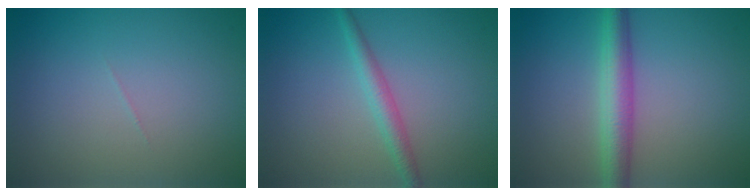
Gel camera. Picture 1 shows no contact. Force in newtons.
{"total": 2.1, "press": 2.1, "slide": 0.0}
{"total": 4.0, "press": 4.0, "slide": 0.0}